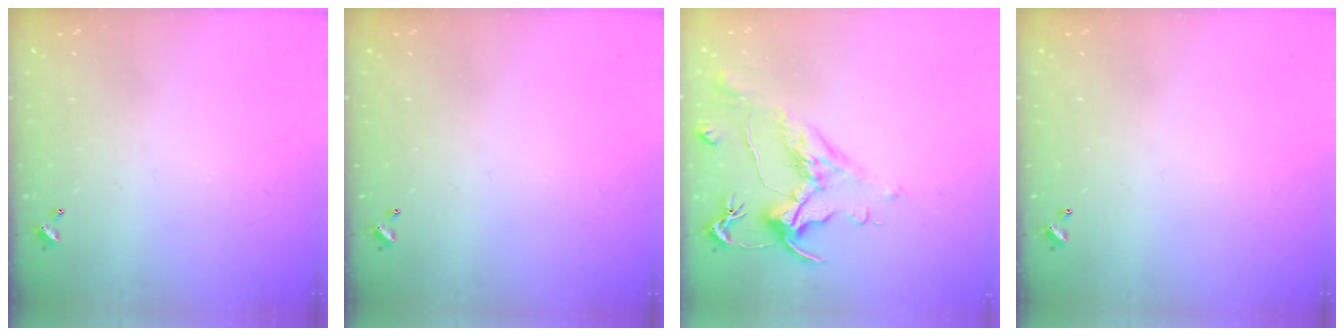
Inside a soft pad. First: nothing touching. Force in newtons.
{"total": 0.0}
{"total": 1.6, "press": 0.7, "slide": 1.4}
{"total": 0.0}